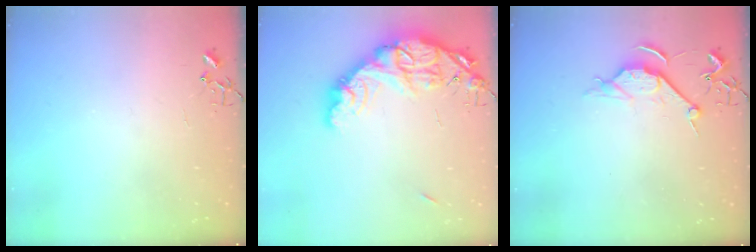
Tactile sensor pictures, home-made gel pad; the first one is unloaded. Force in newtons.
{"total": 20.6, "press": 20.5, "slide": 1.7}
{"total": 6.8, "press": 6.8, "slide": 0.7}